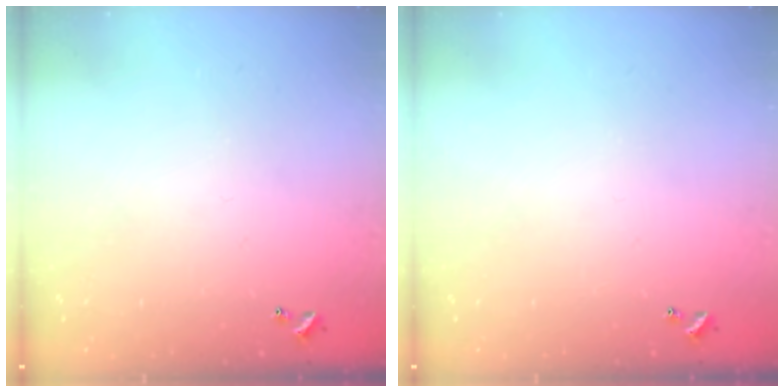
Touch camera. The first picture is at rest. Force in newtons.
{"total": 0.0}